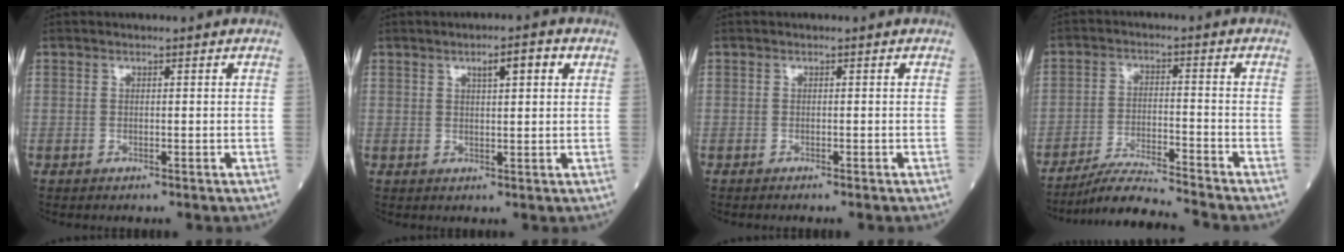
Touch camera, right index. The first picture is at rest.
{"total": 3.8, "force": [1.8, 0.6, 3.3], "torque": [-0.055, 0.007, 0.029]}
{"total": 0.8, "force": [-0.7, -0.1, 0.5], "torque": [-0.005, 0.002, -0.006]}
{"total": 8.0, "force": [-7.6, -1.7, 2.1], "torque": [-0.036, -0.016, -0.139]}